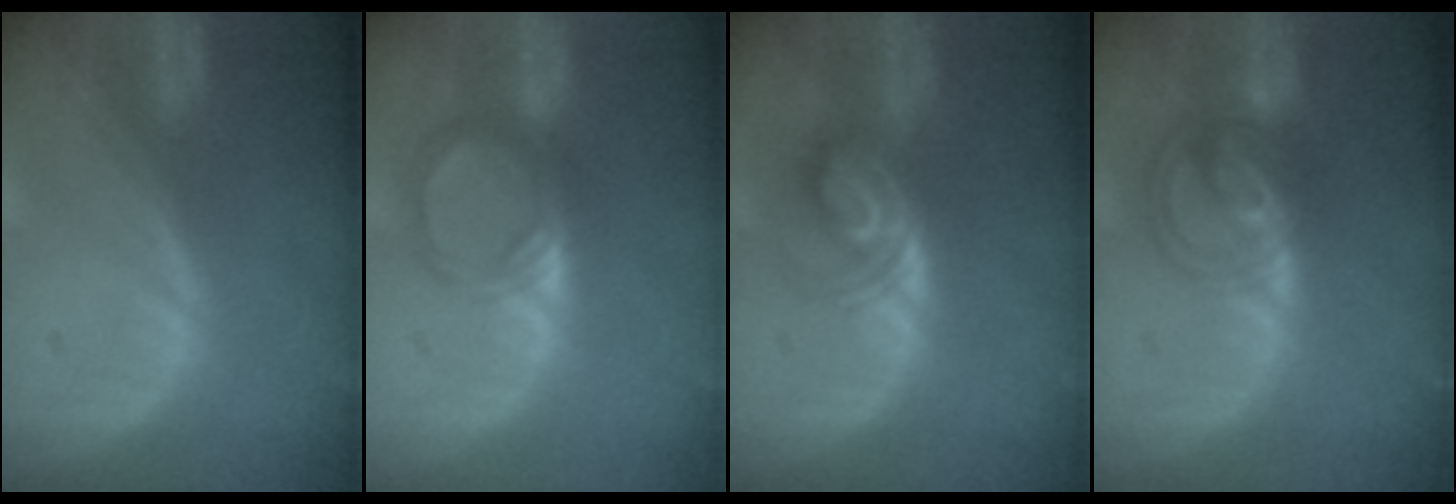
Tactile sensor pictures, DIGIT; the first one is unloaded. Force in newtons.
{"total": 5.3, "press": 5.0, "slide": 1.8}
{"total": 5.7, "press": 5.2, "slide": 2.4}
{"total": 6.4, "press": 6.3, "slide": 1.6}